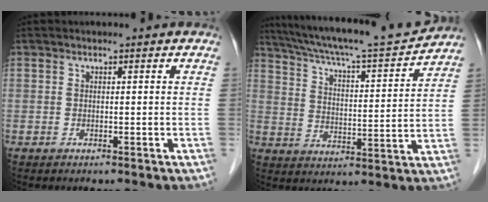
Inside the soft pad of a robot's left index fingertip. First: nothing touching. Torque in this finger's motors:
{"motor_torque": [-0.28, -0.40, 0.19, 0.06]}